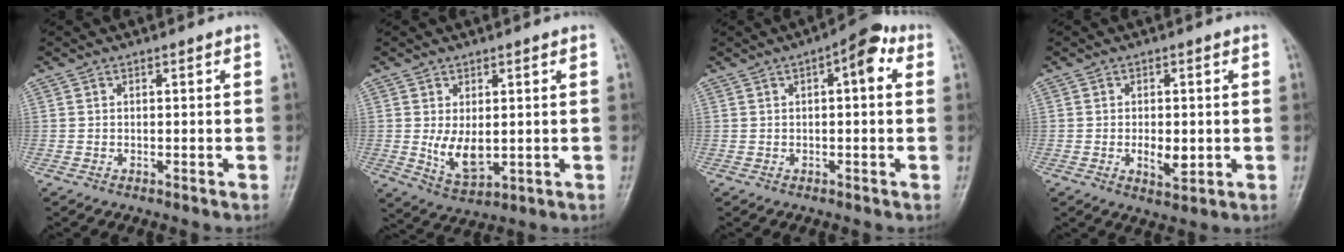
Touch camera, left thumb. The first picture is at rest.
{"total": 6.7, "force": [0.2, 3.9, 5.5], "torque": [-0.086, -0.019, 0.017]}
{"total": 6.6, "force": [2.0, 2.6, 5.7], "torque": [-0.066, 0.016, 0.017]}
{"total": 4.8, "force": [-0.6, 2.5, 4.0], "torque": [-0.056, -0.007, -0.007]}